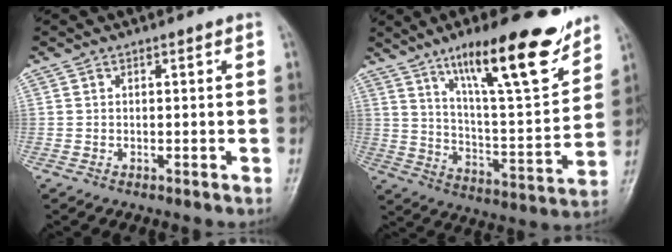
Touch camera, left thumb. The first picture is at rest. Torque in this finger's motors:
{"motor_torque": [1.94, 1.95, 1.45, -1.32, 0.08]}